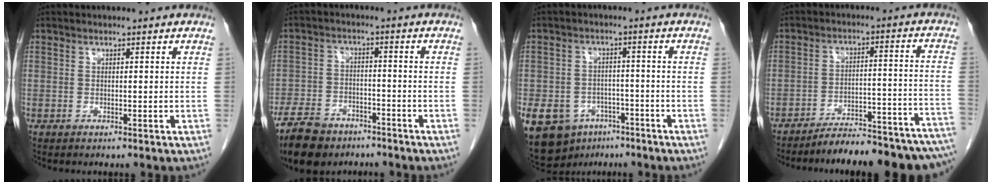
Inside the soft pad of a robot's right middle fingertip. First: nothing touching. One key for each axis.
{"total": 10.5, "fx": -7.9, "fy": 5.3, "fz": 4.6, "tx": -0.092, "ty": -0.004, "tz": -0.131}
{"total": 15.9, "fx": -8.4, "fy": 11.7, "fz": 6.7, "tx": -0.169, "ty": 0.005, "tz": -0.117}
{"total": 19.6, "fx": -17.9, "fy": 1.8, "fz": 7.7, "tx": -0.054, "ty": 0.019, "tz": -0.242}